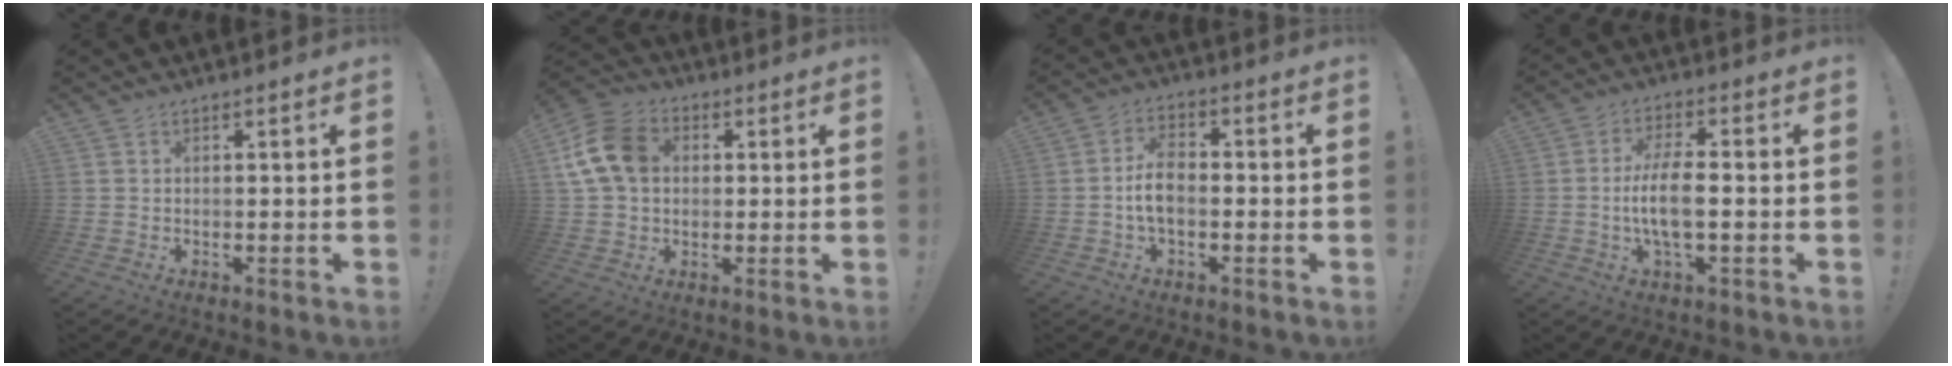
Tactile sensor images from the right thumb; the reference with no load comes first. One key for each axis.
{"total": 13.7, "fx": 2.8, "fy": 10.6, "fz": 8.1, "tx": -0.156, "ty": 0.012, "tz": 0.061}
{"total": 7.6, "fx": -1.1, "fy": 4.2, "fz": 6.2, "tx": -0.118, "ty": 0.006, "tz": -0.021}
{"total": 9.2, "fx": -1.5, "fy": 2.6, "fz": 8.7, "tx": -0.174, "ty": 0.000, "tz": -0.031}